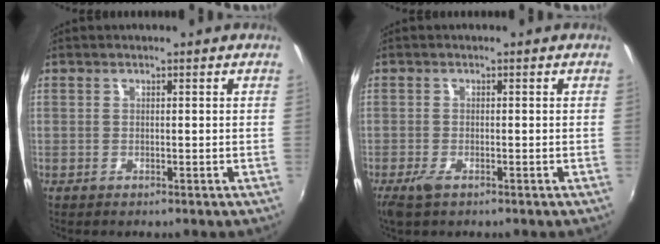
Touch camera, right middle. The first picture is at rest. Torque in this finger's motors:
{"motor_torque": [0.76, -0.51, 0.18, 0.02]}